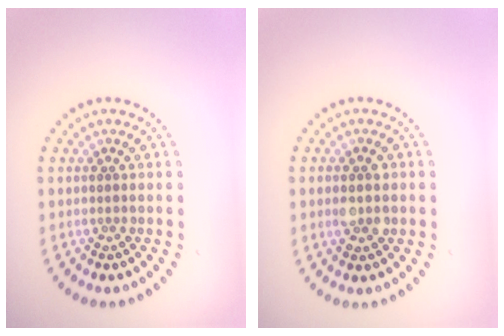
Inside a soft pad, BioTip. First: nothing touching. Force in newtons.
{"total": 2.8, "press": 2.8, "slide": 0.1}